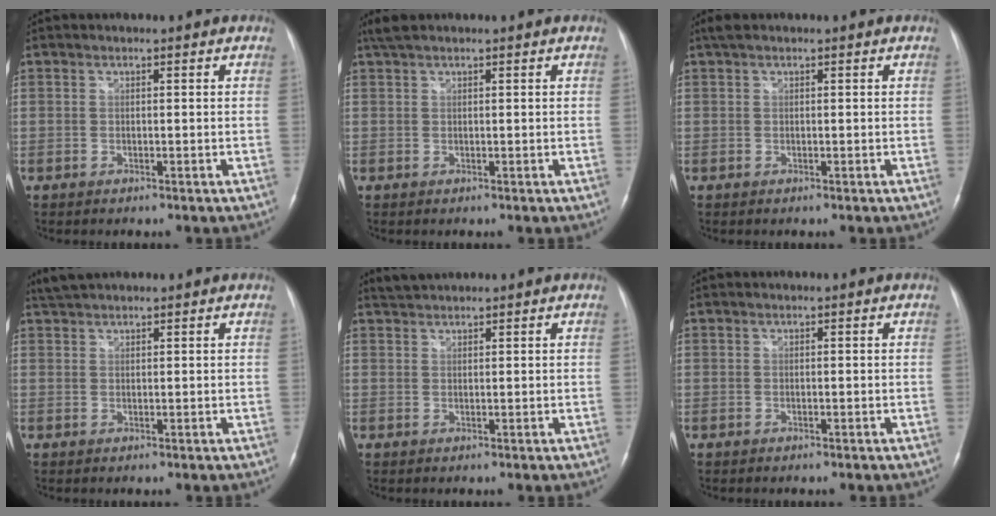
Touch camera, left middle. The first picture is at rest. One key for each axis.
{"total": 2.3, "fx": 1.8, "fy": 0.4, "fz": 1.3, "tx": -0.031, "ty": 0.018, "tz": 0.038}
{"total": 1.7, "fx": 1.2, "fy": 0.5, "fz": 1.1, "tx": -0.026, "ty": 0.022, "tz": 0.022}
{"total": 3.0, "fx": 2.7, "fy": 0.5, "fz": 1.0, "tx": -0.025, "ty": 0.018, "tz": 0.053}
{"total": 2.3, "fx": 2.2, "fy": 0.2, "fz": 0.4, "tx": -0.014, "ty": 0.013, "tz": 0.043}
{"total": 0.0}